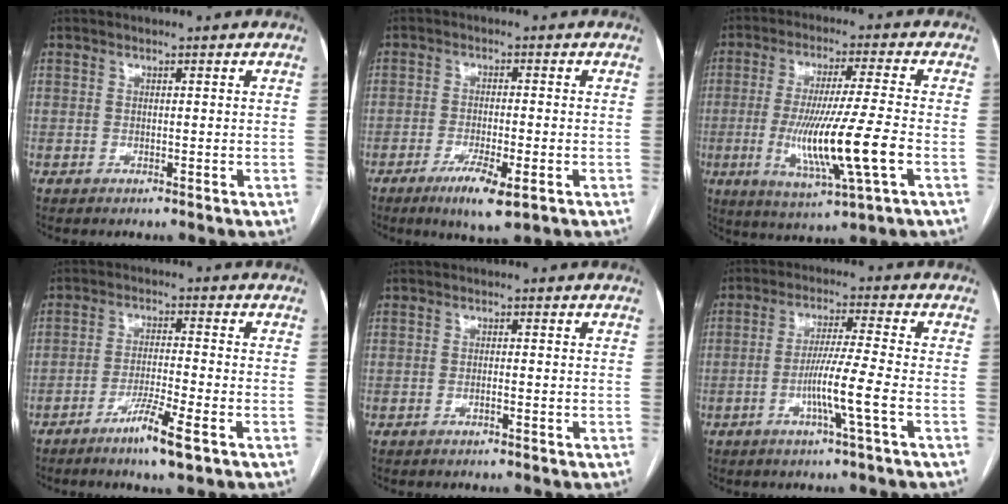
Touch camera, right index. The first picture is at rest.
{"total": 6.6, "force": [-3.5, 0.9, 5.6], "torque": [-0.100, -0.014, -0.054]}
{"total": 14.2, "force": [-3.3, -0.2, 13.8], "torque": [-0.267, -0.023, -0.058]}
{"total": 6.5, "force": [-3.8, -0.1, 5.2], "torque": [-0.096, -0.011, -0.068]}
{"total": 0.7, "force": [-0.4, 0.0, 0.6], "torque": [-0.014, 0.000, -0.006]}
{"total": 7.3, "force": [-2.5, -1.3, 6.7], "torque": [-0.129, -0.005, -0.051]}